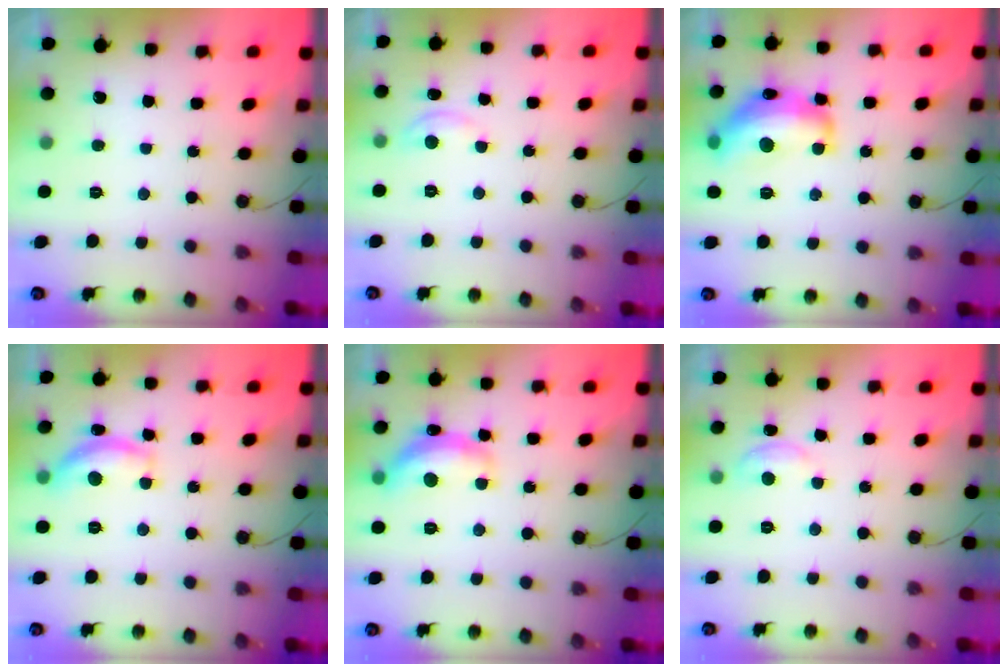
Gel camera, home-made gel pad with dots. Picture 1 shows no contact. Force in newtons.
{"total": 2.8, "press": 2.8, "slide": 0.3}
{"total": 17.4, "press": 17.4, "slide": 0.8}
{"total": 11.4, "press": 11.4, "slide": 0.6}
{"total": 13.4, "press": 13.3, "slide": 0.7}
{"total": 5.2, "press": 5.2, "slide": 0.6}